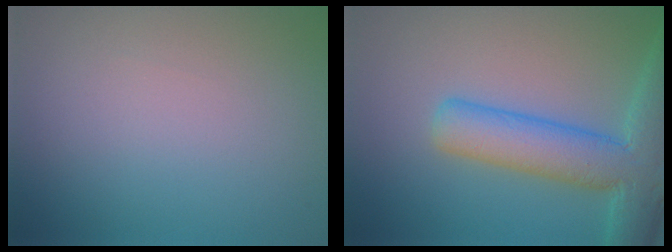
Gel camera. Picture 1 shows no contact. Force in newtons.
{"total": 8.1, "press": 8.1, "slide": 0.4}